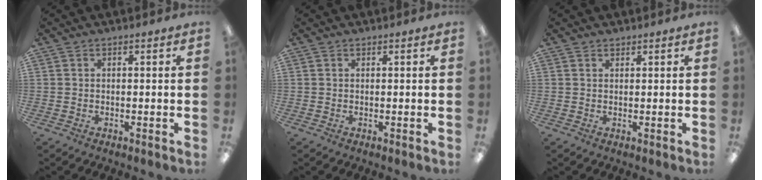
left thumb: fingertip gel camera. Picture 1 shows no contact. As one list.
[{"total": 0.0}, {"total": 0.9, "force": [0.8, 0.3, 0.0], "torque": [0.000, 0.000, 0.015]}]